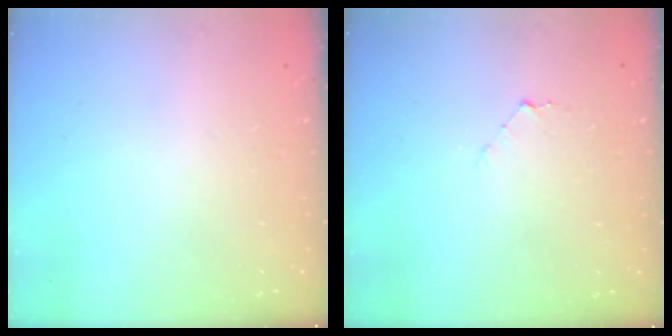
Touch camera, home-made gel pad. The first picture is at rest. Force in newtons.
{"total": 3.5, "press": 3.5, "slide": 0.3}